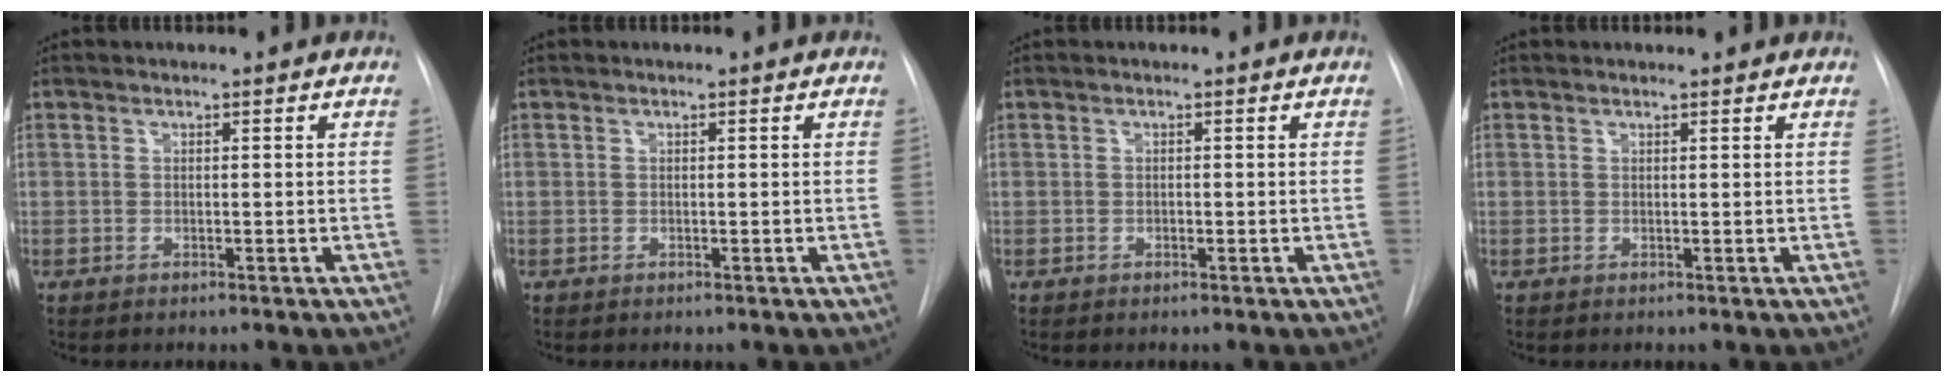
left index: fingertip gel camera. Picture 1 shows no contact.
{"total": 0.0}
{"total": 0.0}
{"total": 1.5, "force": [1.5, 0.2, 0.3], "torque": [-0.012, 0.010, 0.017]}